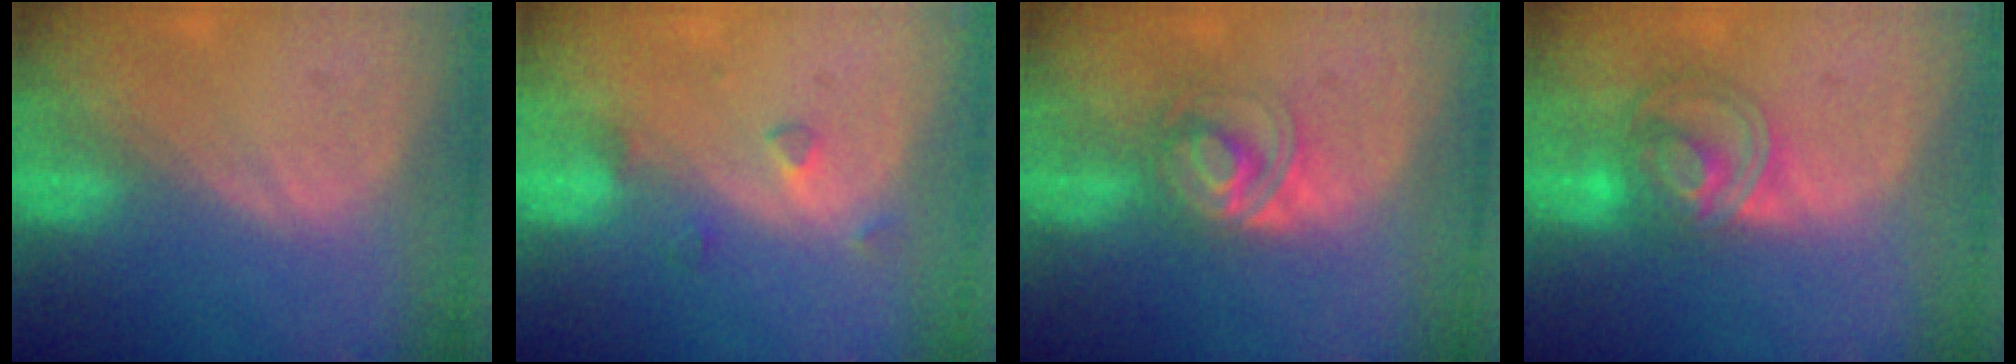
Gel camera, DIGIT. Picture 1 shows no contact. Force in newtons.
{"total": 2.5, "press": 2.3, "slide": 0.9}
{"total": 6.0, "press": 5.6, "slide": 2.2}
{"total": 7.0, "press": 6.5, "slide": 2.6}